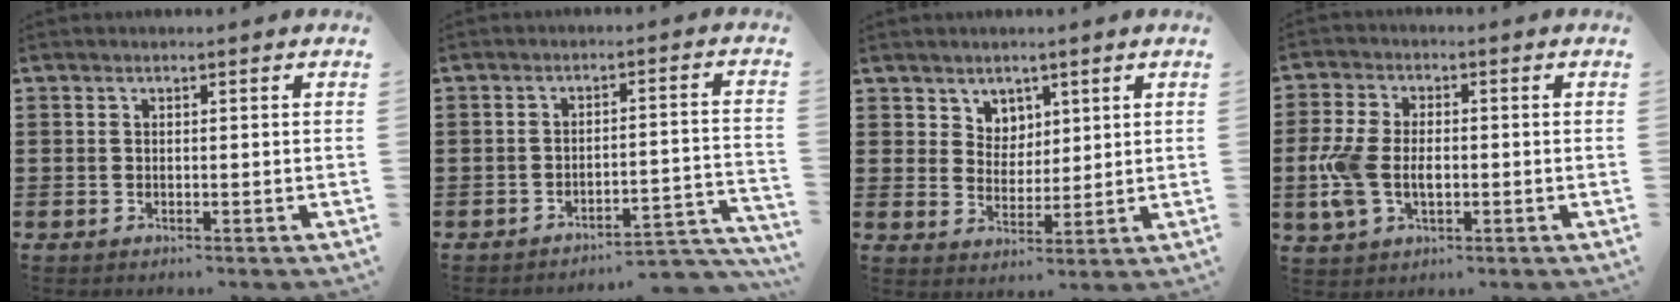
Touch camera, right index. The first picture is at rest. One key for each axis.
{"total": 4.2, "fx": -3.9, "fy": 0.0, "fz": 1.4, "tx": -0.027, "ty": -0.007, "tz": -0.082}
{"total": 4.4, "fx": 3.0, "fy": 3.2, "fz": 0.1, "tx": -0.019, "ty": 0.005, "tz": 0.057}
{"total": 6.4, "fx": -0.9, "fy": 4.0, "fz": 5.0, "tx": -0.126, "ty": -0.002, "tz": -0.022}